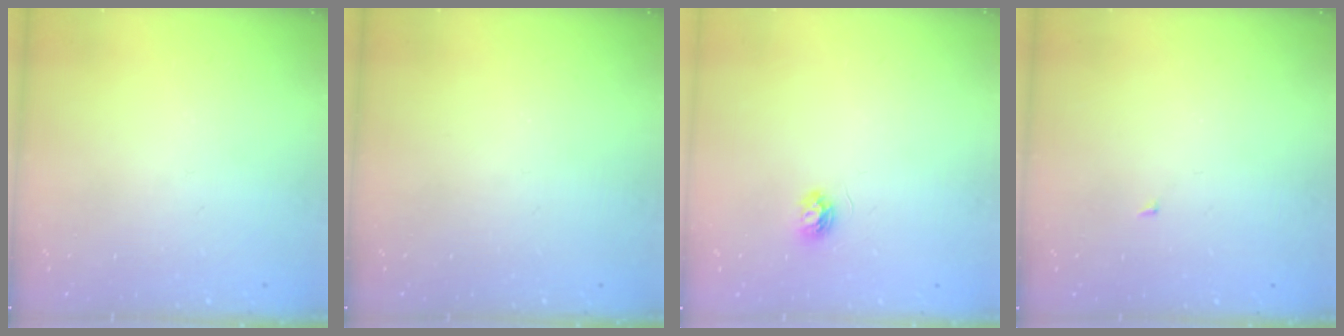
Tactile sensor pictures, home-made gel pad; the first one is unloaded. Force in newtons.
{"total": 0.0}
{"total": 3.8, "press": 3.8, "slide": 0.4}
{"total": 1.4, "press": 1.3, "slide": 0.1}